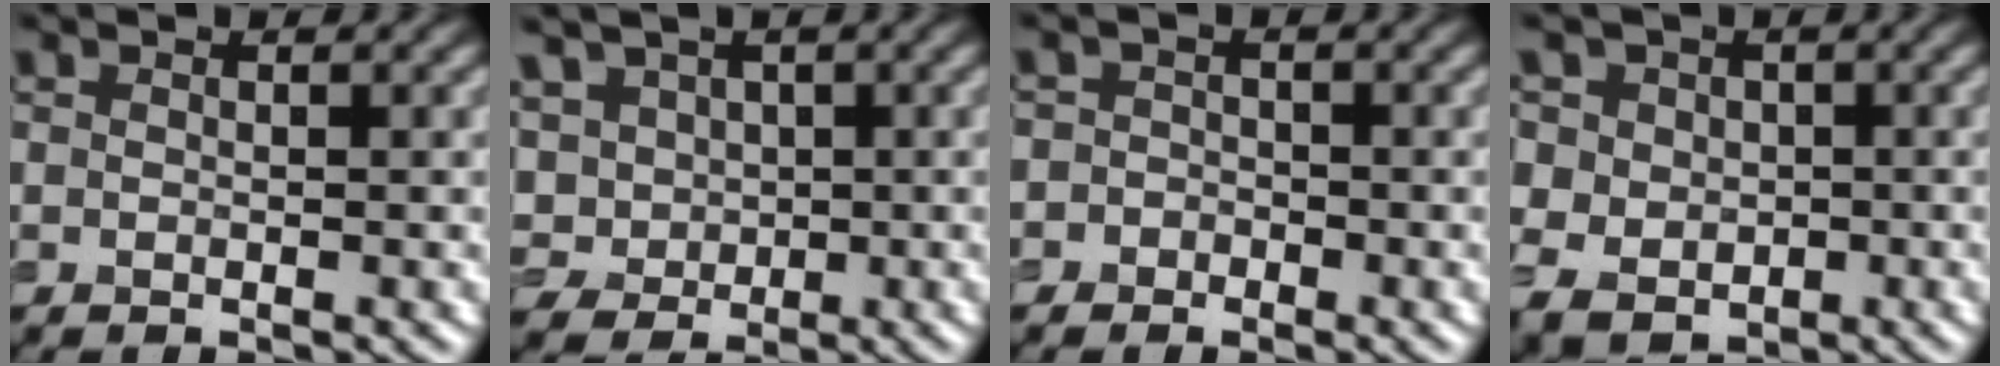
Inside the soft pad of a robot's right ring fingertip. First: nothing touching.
{"total": 4.9, "force": [1.1, 4.3, 2.2], "torque": [-0.060, 0.020, 0.016]}
{"total": 1.5, "force": [-0.7, 1.4, 0.1], "torque": [0.025, 0.008, -0.024]}
{"total": 8.7, "force": [2.0, 7.7, 3.4], "torque": [-0.092, 0.025, 0.016]}